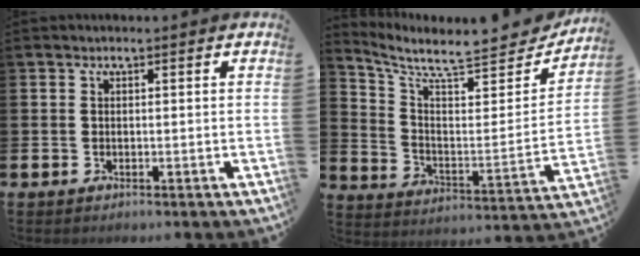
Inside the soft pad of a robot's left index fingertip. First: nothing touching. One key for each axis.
{"total": 7.5, "fx": 6.8, "fy": 1.7, "fz": 2.7, "tx": -0.071, "ty": -0.069, "tz": 0.108}